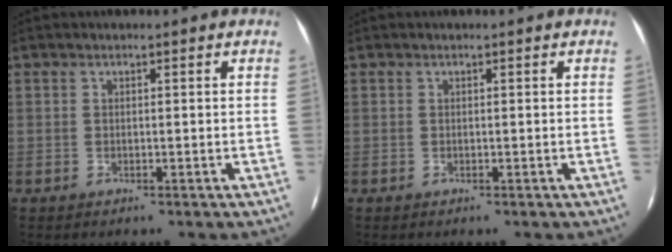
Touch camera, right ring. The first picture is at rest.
{"total": 0.0}